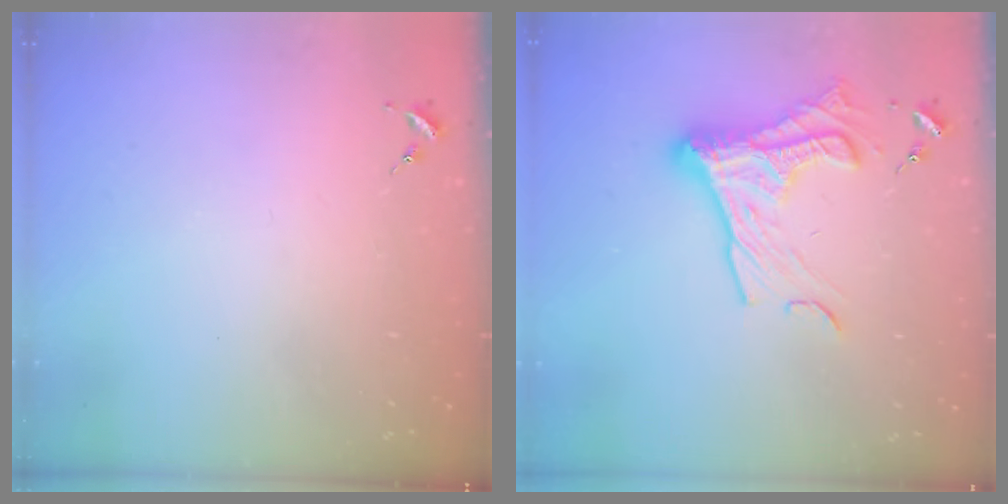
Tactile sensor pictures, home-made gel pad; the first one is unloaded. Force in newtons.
{"total": 15.9, "press": 15.9, "slide": 1.0}